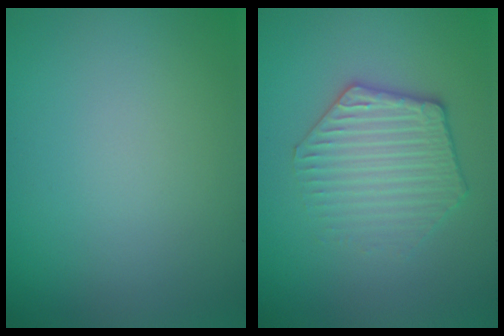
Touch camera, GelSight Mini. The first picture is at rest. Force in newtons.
{"total": 3.3, "press": 3.3, "slide": 0.8}